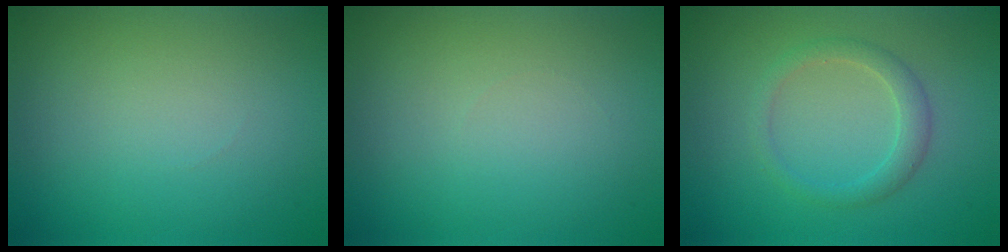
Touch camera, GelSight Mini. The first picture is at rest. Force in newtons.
{"total": 0.0}
{"total": 2.2, "press": 2.2, "slide": 0.2}